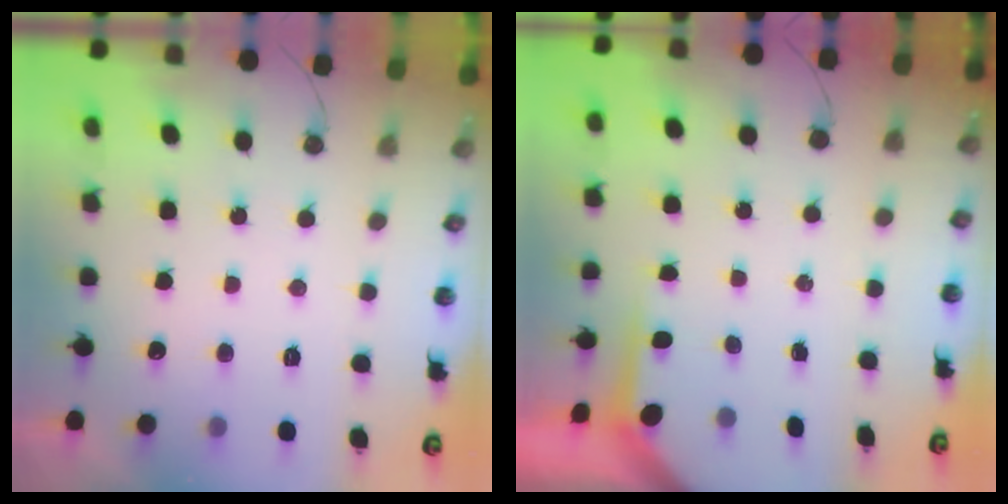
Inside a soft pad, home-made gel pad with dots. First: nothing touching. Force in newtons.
{"total": 3.6, "press": 3.5, "slide": 0.4}